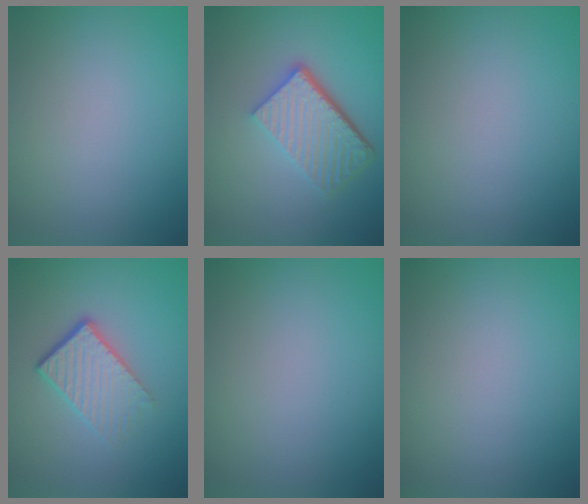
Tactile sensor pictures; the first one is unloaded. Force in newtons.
{"total": 6.1, "press": 4.2, "slide": 4.5}
{"total": 0.0}
{"total": 4.4, "press": 2.8, "slide": 3.4}
{"total": 0.0}
{"total": 0.0}